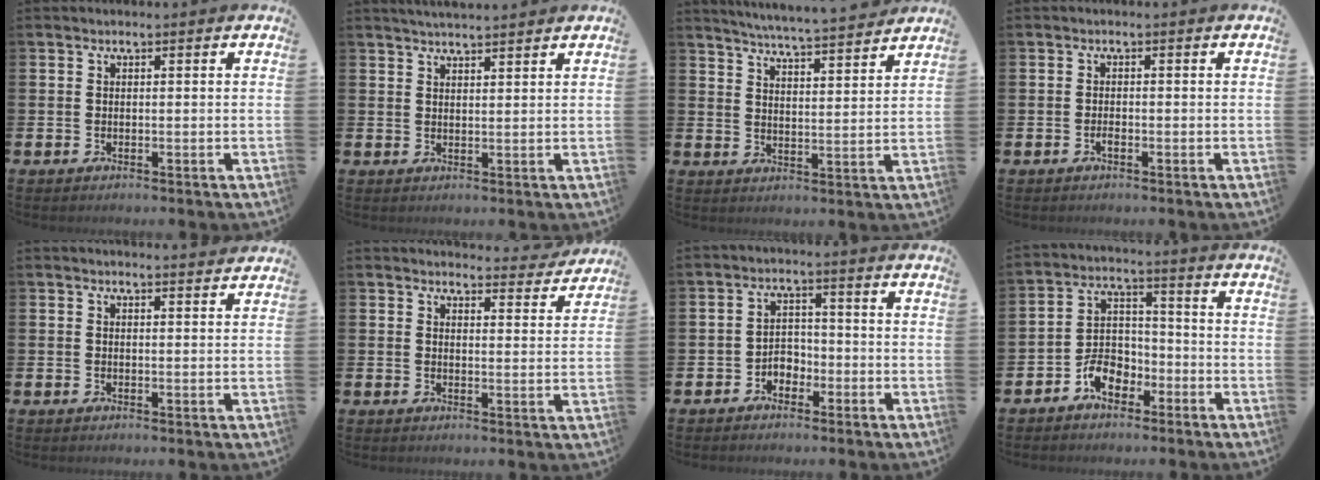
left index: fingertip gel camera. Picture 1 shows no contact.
{"total": 2.8, "force": [2.8, -0.1, 0.3], "torque": [-0.009, -0.012, 0.051]}
{"total": 5.6, "force": [5.5, -0.5, 0.9], "torque": [-0.031, -0.042, 0.094]}
{"total": 1.0, "force": [-0.5, 0.3, 0.7], "torque": [-0.015, -0.001, -0.010]}
{"total": 1.5, "force": [1.5, 0.0, -0.1], "torque": [0.010, -0.012, 0.026]}
{"total": 3.7, "force": [3.6, 0.4, 0.1], "torque": [0.010, -0.031, 0.060]}
{"total": 2.7, "force": [-1.8, 1.9, 0.8], "torque": [-0.022, 0.009, -0.042]}
{"total": 5.7, "force": [-3.6, 3.6, 2.6], "torque": [-0.053, 0.016, -0.071]}